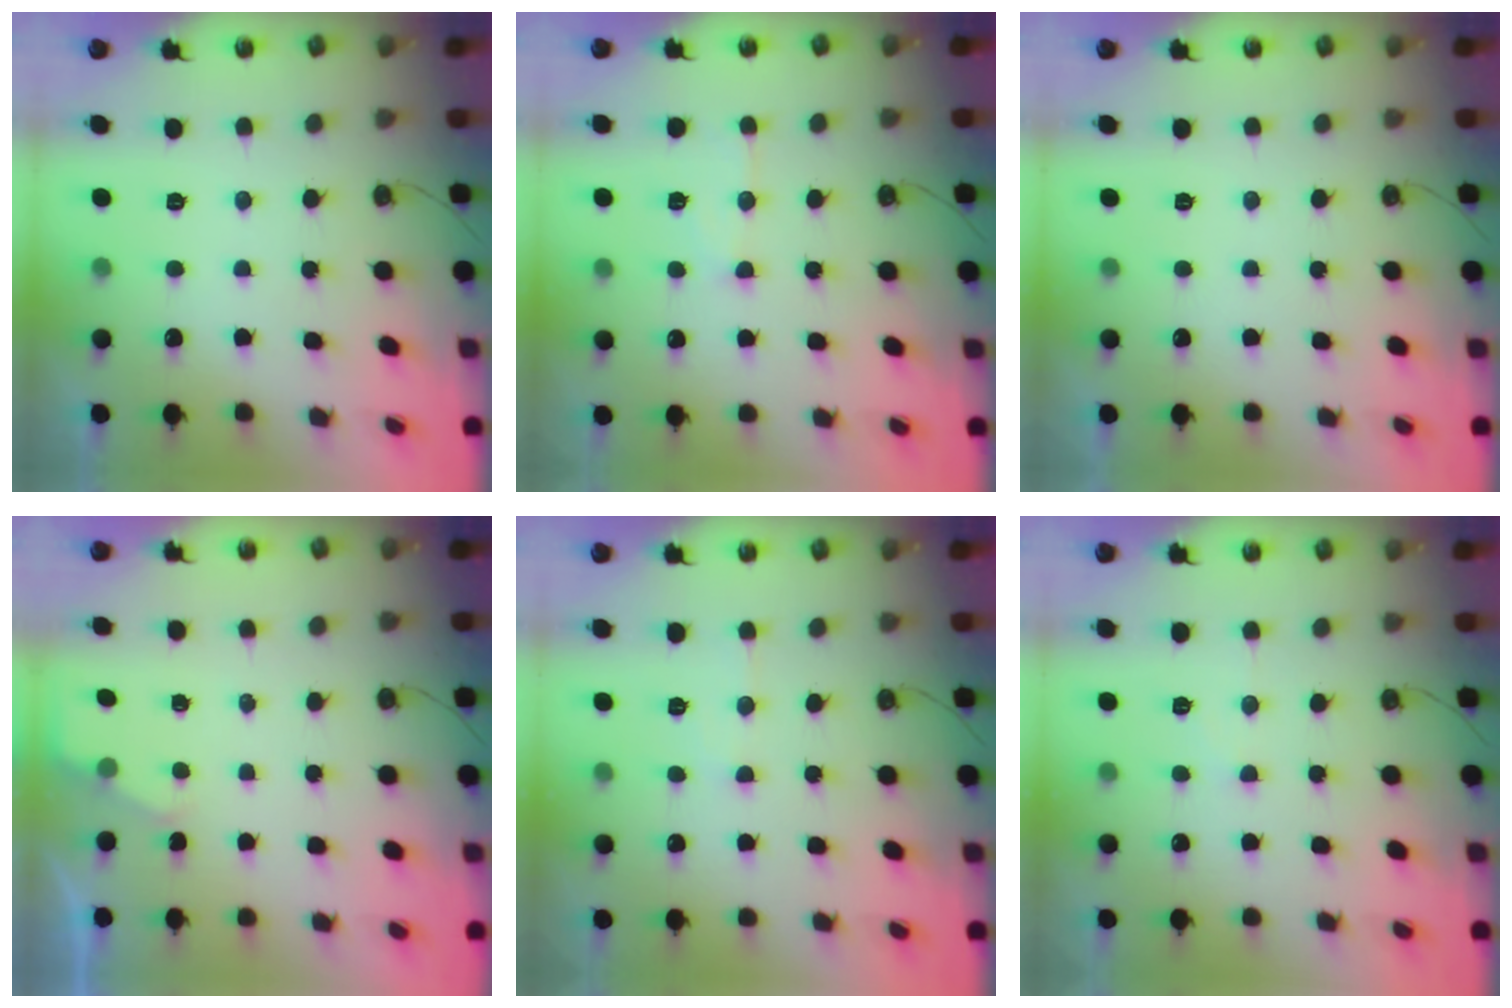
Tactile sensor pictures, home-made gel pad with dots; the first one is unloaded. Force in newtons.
{"total": 8.6, "press": 8.6, "slide": 0.8}
{"total": 0.0}
{"total": 1.8, "press": 1.8, "slide": 0.3}
{"total": 5.9, "press": 5.9, "slide": 0.7}
{"total": 5.5, "press": 5.5, "slide": 0.8}